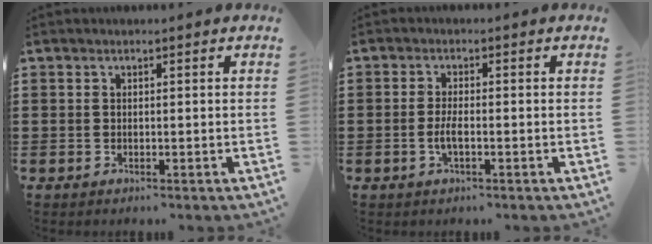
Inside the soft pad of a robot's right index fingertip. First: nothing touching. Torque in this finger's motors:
{"motor_torque": [1.63, 0.51, 0.43, 0.11]}